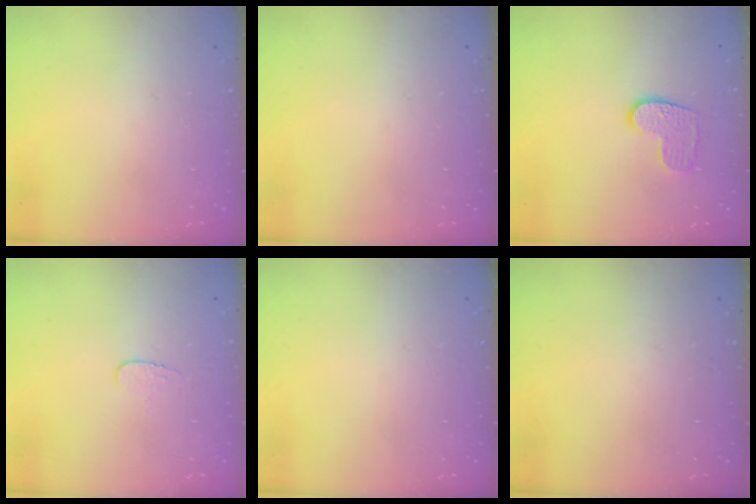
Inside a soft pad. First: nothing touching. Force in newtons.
{"total": 0.0}
{"total": 8.0, "press": 8.0, "slide": 0.3}
{"total": 3.9, "press": 3.8, "slide": 0.4}
{"total": 0.0}
{"total": 0.0}